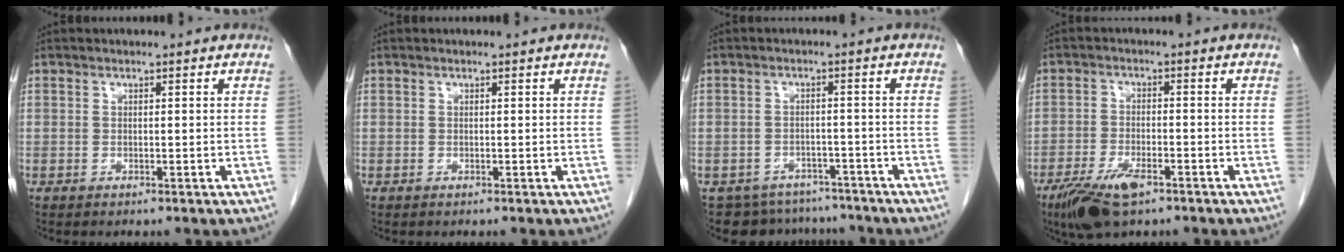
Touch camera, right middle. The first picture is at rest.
{"total": 0.0}
{"total": 9.0, "force": [-8.1, 4.0, 0.5], "torque": [-0.005, 0.014, -0.099]}
{"total": 7.6, "force": [-4.8, 2.5, 5.3], "torque": [-0.103, -0.011, -0.082]}